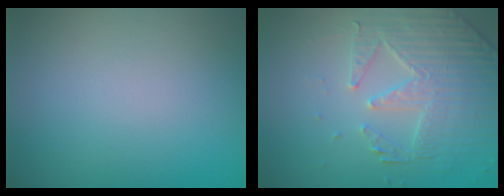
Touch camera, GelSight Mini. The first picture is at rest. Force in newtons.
{"total": 4.4, "press": 3.8, "slide": 2.2}